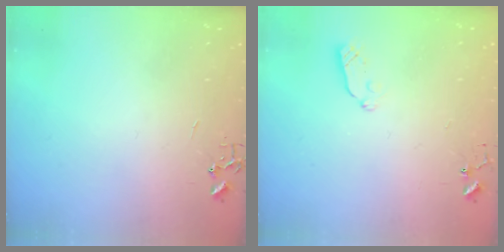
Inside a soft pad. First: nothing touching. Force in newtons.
{"total": 3.8, "press": 3.8, "slide": 0.6}